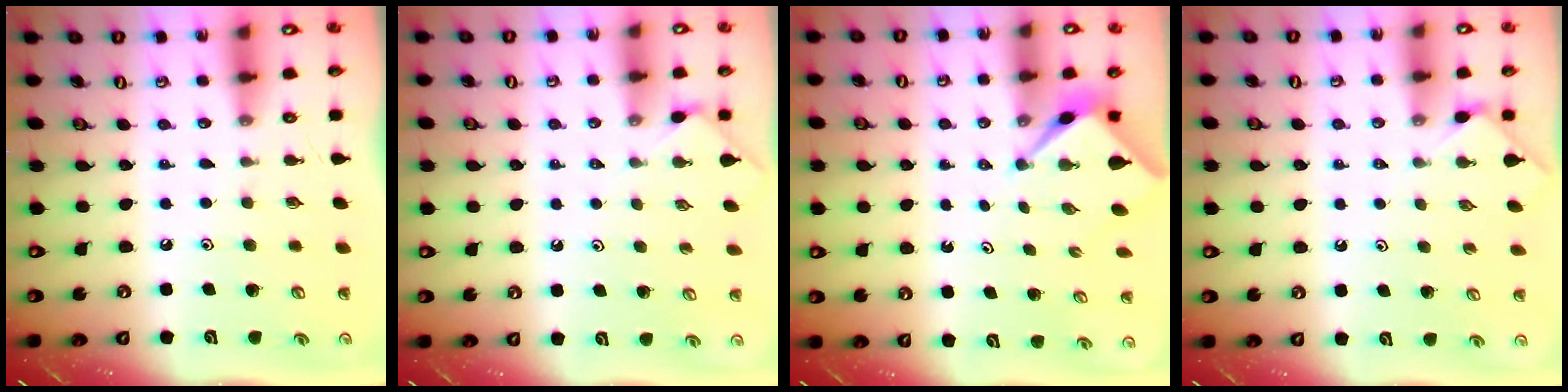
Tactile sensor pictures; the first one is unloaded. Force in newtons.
{"total": 2.3, "press": 2.3, "slide": 0.3}
{"total": 2.5, "press": 2.4, "slide": 0.3}
{"total": 1.8, "press": 1.7, "slide": 0.4}